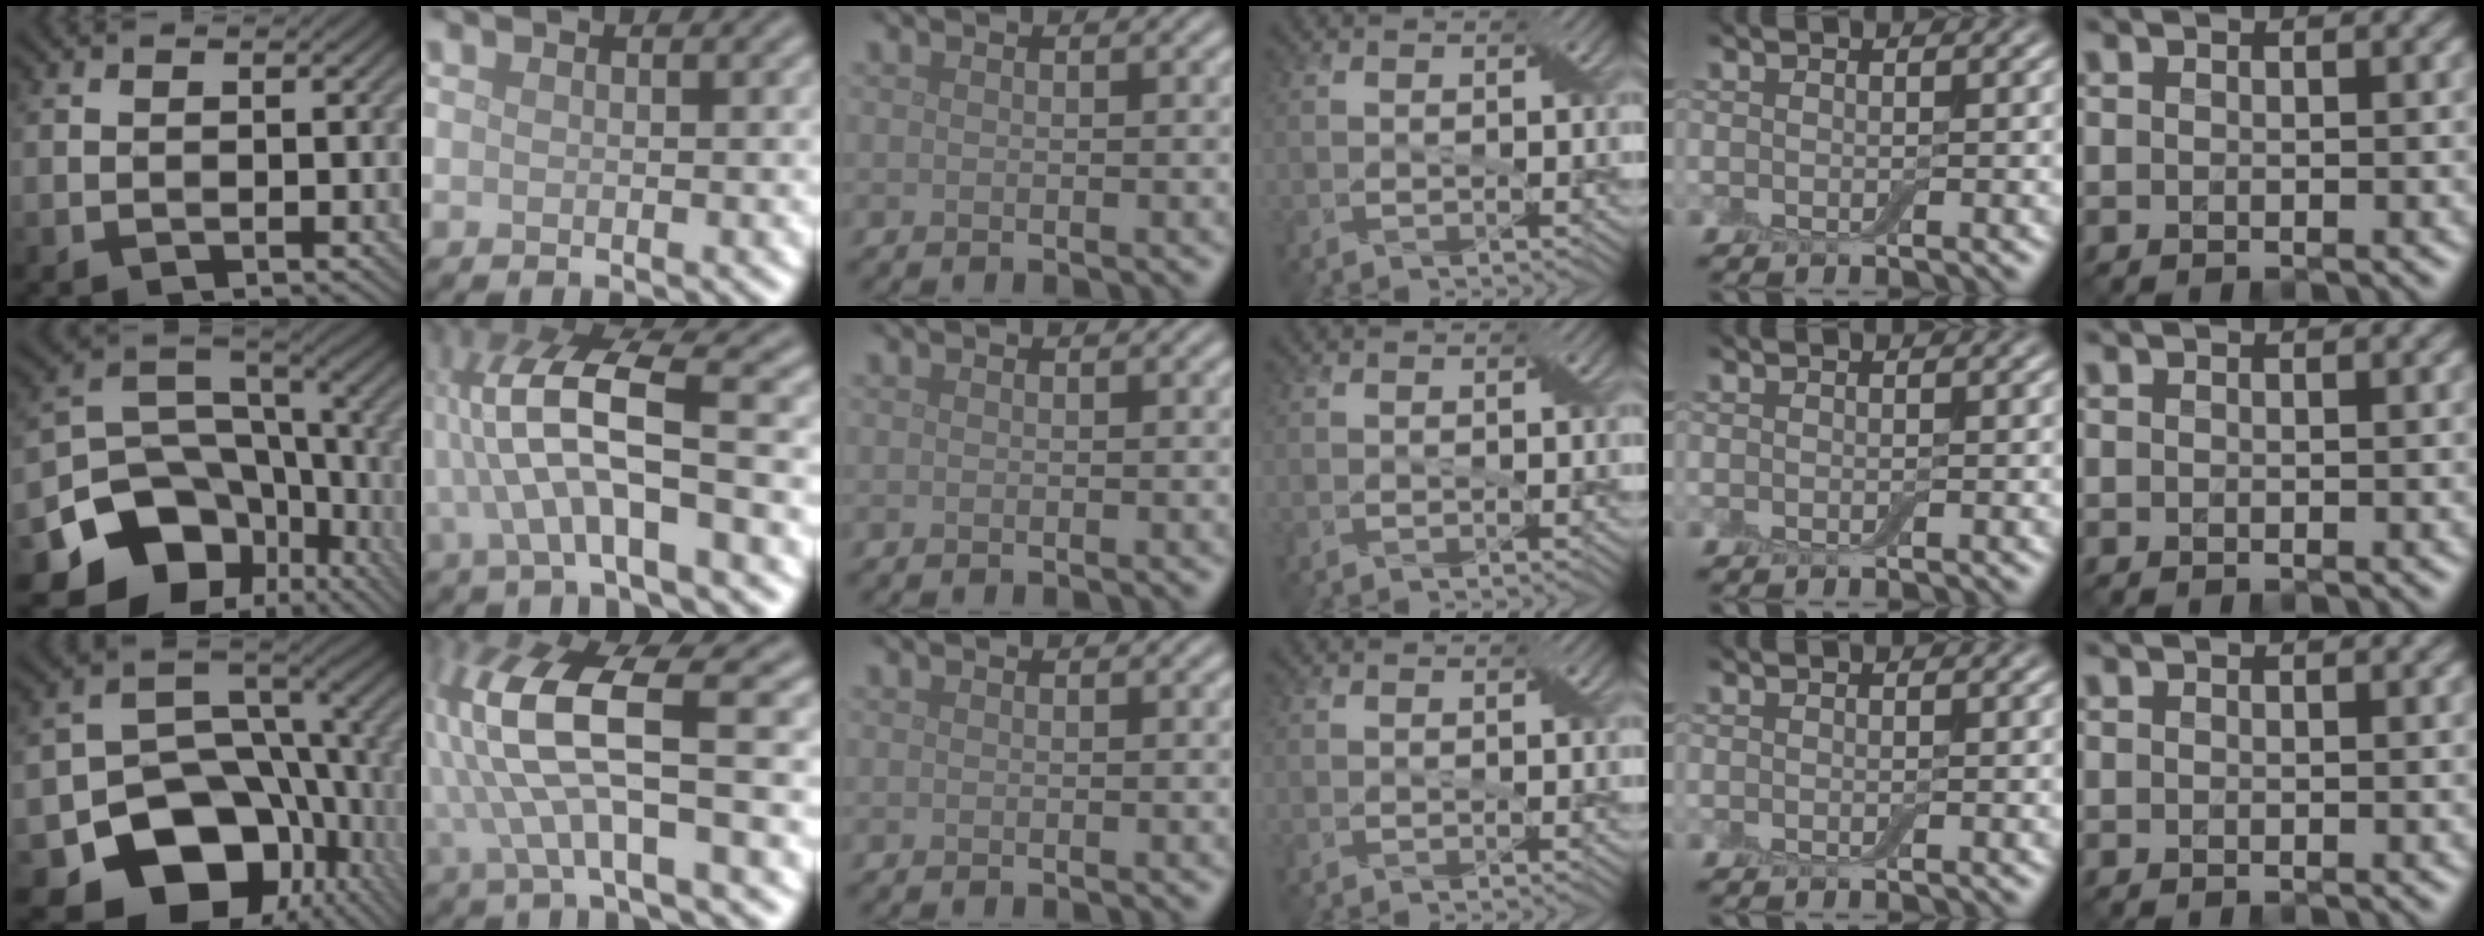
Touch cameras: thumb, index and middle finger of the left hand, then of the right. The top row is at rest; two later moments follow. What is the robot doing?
{"motion": "fold", "object": "bandage"}